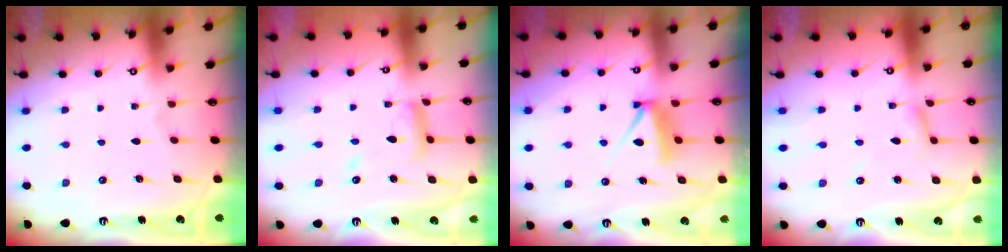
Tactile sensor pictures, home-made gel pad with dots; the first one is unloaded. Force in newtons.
{"total": 11.1, "press": 11.1, "slide": 0.9}
{"total": 9.3, "press": 9.3, "slide": 0.9}
{"total": 2.2, "press": 2.2, "slide": 0.2}